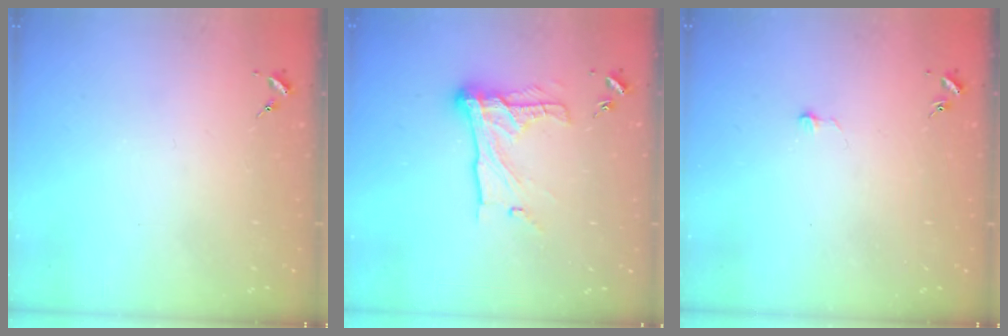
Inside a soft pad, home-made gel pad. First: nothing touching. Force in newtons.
{"total": 15.8, "press": 15.8, "slide": 1.2}
{"total": 2.9, "press": 2.9, "slide": 0.2}